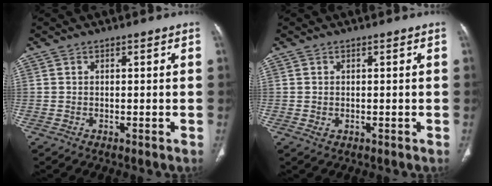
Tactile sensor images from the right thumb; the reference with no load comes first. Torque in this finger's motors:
{"motor_torque": [-0.59, 0.40, -0.10, 0.69, -0.07]}